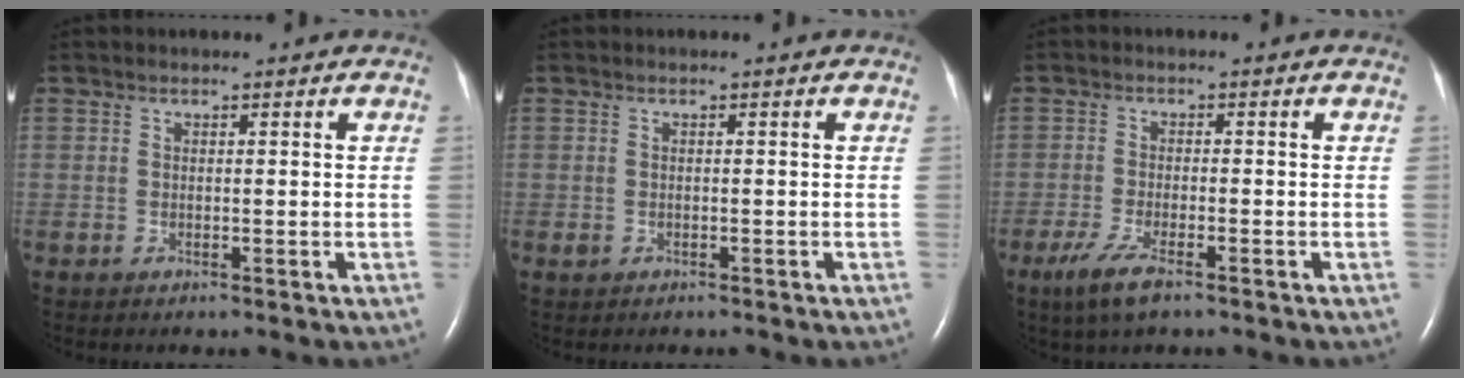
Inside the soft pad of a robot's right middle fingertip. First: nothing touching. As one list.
[{"total": 0.9, "force": [-0.6, 0.6, 0.5], "torque": [-0.014, 0.000, -0.006]}, {"total": 4.9, "force": [-3.2, 0.9, 3.6], "torque": [-0.088, -0.013, -0.058]}]